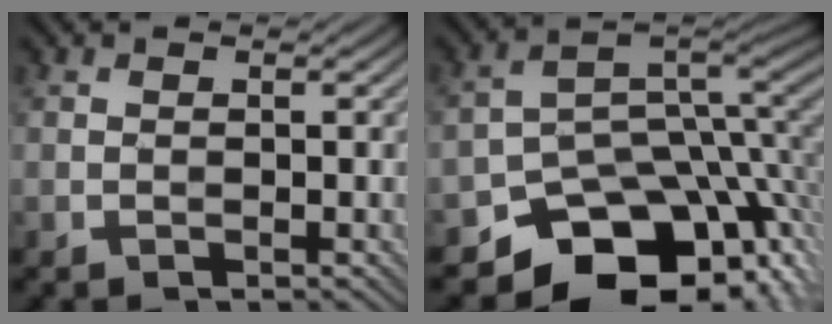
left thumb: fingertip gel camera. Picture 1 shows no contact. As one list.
[{"total": 13.3, "force": [-7.2, 8.8, 6.9], "torque": [-0.112, -0.027, -0.102]}]